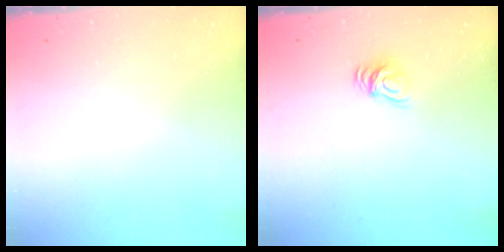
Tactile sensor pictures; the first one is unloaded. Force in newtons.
{"total": 7.3, "press": 7.3, "slide": 0.4}